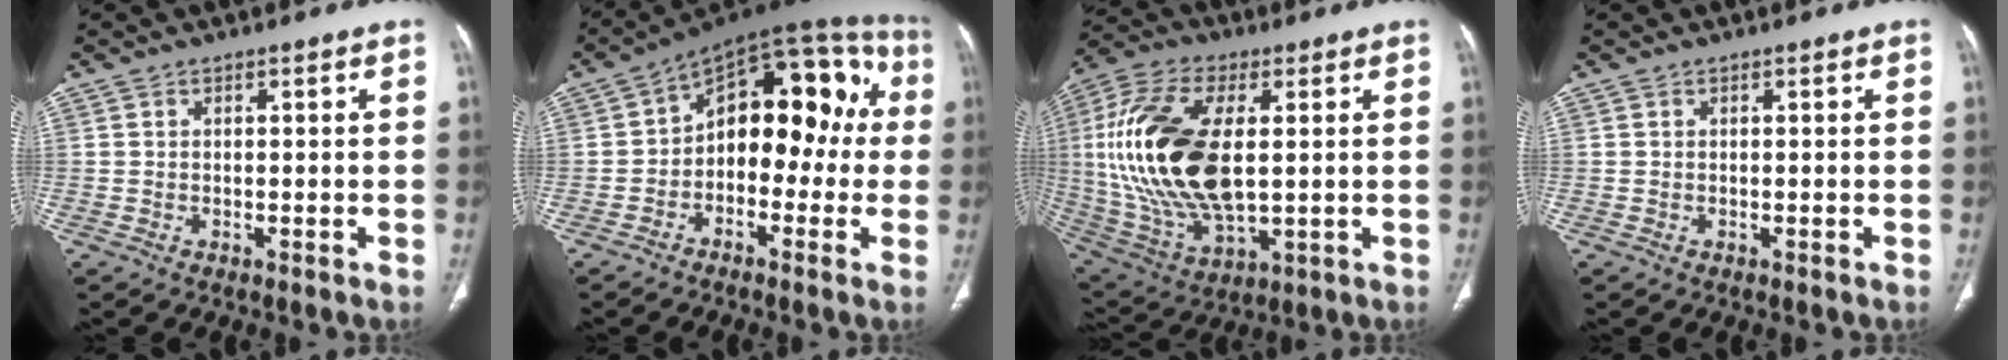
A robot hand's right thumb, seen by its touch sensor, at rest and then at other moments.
{"total": 17.8, "force": [-0.1, 10.8, 14.1], "torque": [-0.138, 0.058, -0.019]}
{"total": 23.8, "force": [2.2, 12.3, 20.3], "torque": [-0.426, -0.012, 0.046]}
{"total": 0.0}